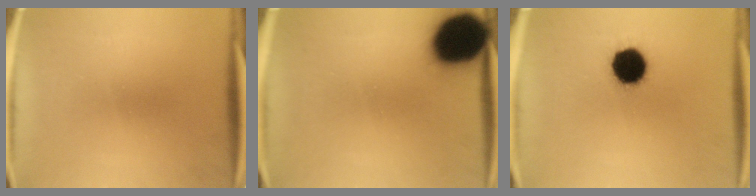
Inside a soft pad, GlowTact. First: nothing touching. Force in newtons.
{"total": 21.3}
{"total": 13.4}